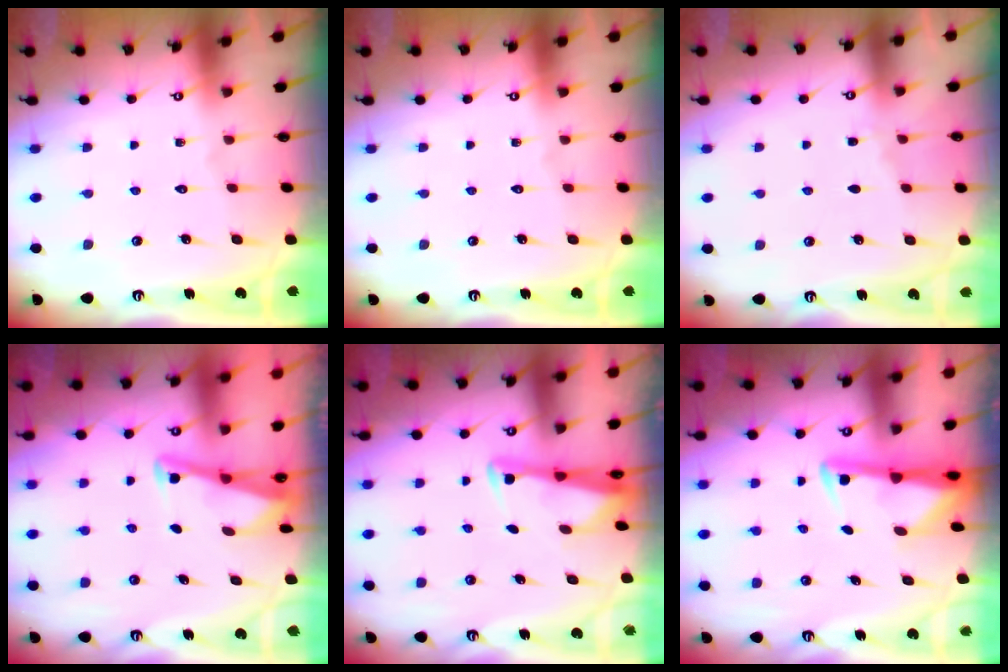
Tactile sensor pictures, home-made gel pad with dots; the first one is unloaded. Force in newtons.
{"total": 0.0}
{"total": 2.7, "press": 2.7, "slide": 0.4}
{"total": 3.1, "press": 3.1, "slide": 0.4}
{"total": 3.0, "press": 2.9, "slide": 0.4}
{"total": 3.0, "press": 2.9, "slide": 0.6}